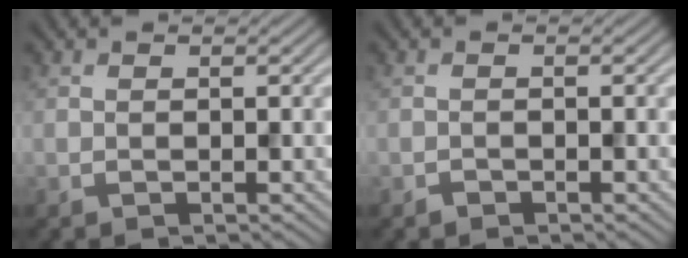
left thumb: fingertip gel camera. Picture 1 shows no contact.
{"total": 0.7, "force": [-0.6, 0.4, 0.1], "torque": [-0.001, -0.002, -0.011]}